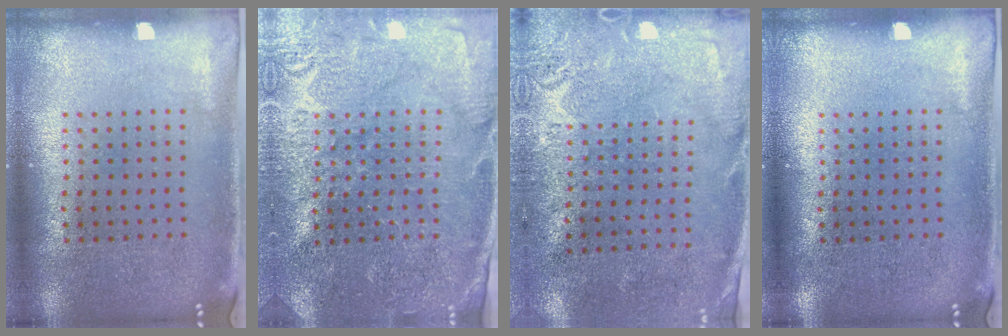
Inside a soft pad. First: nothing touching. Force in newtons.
{"total": 3.5, "press": 3.4, "slide": 0.6}
{"total": 2.6, "press": 2.2, "slide": 1.4}
{"total": 0.0}